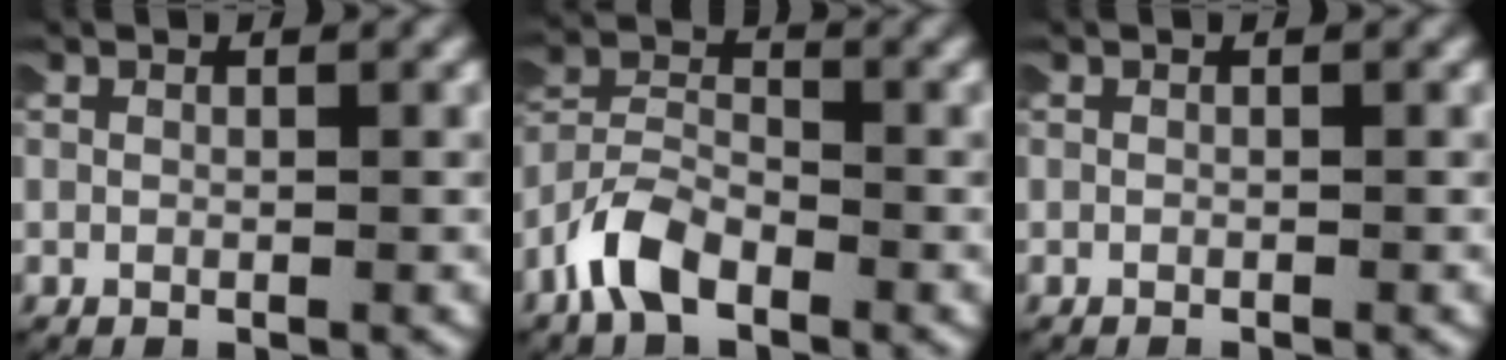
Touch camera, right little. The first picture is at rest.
{"total": 3.9, "force": [-1.8, 2.6, 2.2], "torque": [-0.056, -0.005, -0.037]}
{"total": 0.0}